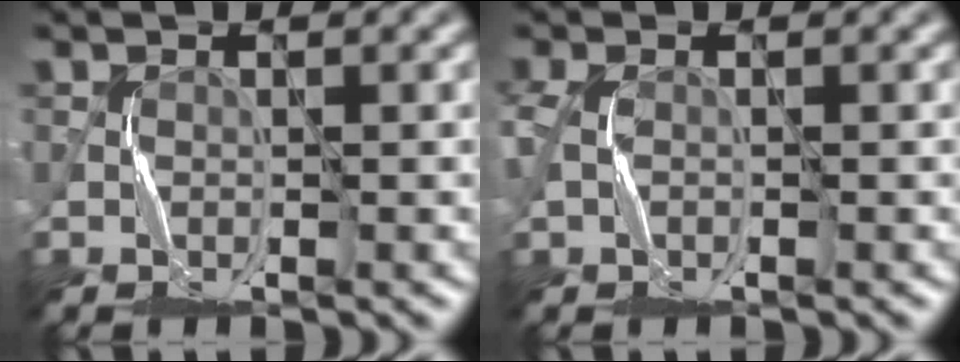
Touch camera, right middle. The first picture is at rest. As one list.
[{"total": 2.2, "force": [0.1, 1.4, 1.8], "torque": [-0.048, 0.000, -0.003]}]